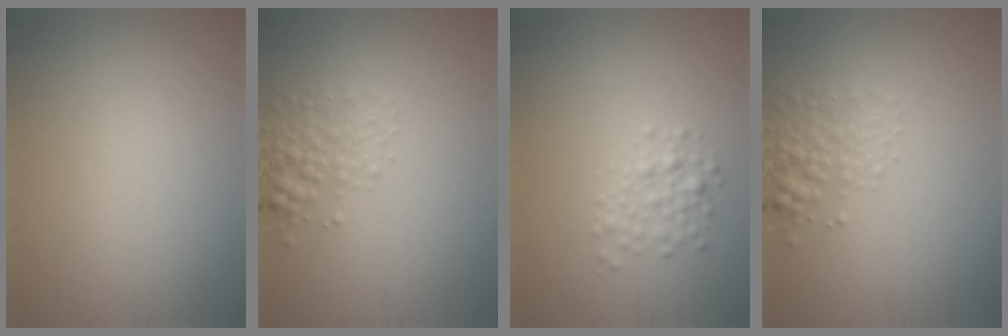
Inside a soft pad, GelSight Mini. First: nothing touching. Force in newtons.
{"total": 2.5, "press": 2.5, "slide": 0.1}
{"total": 1.9, "press": 1.9, "slide": 0.1}
{"total": 2.5, "press": 2.5, "slide": 0.1}